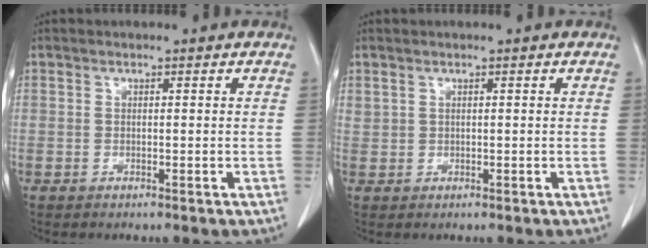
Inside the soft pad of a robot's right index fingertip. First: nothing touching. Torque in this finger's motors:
{"motor_torque": [1.05, 0.07, 0.40, 0.14]}